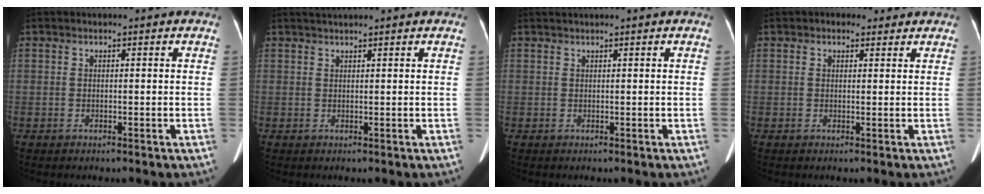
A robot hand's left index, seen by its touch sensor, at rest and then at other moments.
{"total": 2.4, "force": [2.1, -0.4, 0.9], "torque": [-0.011, 0.023, 0.040]}
{"total": 0.9, "force": [0.7, -0.3, 0.5], "torque": [-0.014, 0.013, 0.020]}
{"total": 1.9, "force": [1.2, 1.4, 0.5], "torque": [-0.011, 0.006, 0.013]}